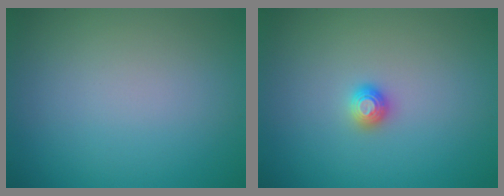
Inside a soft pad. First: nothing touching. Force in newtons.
{"total": 1.2, "press": 1.1, "slide": 0.3}